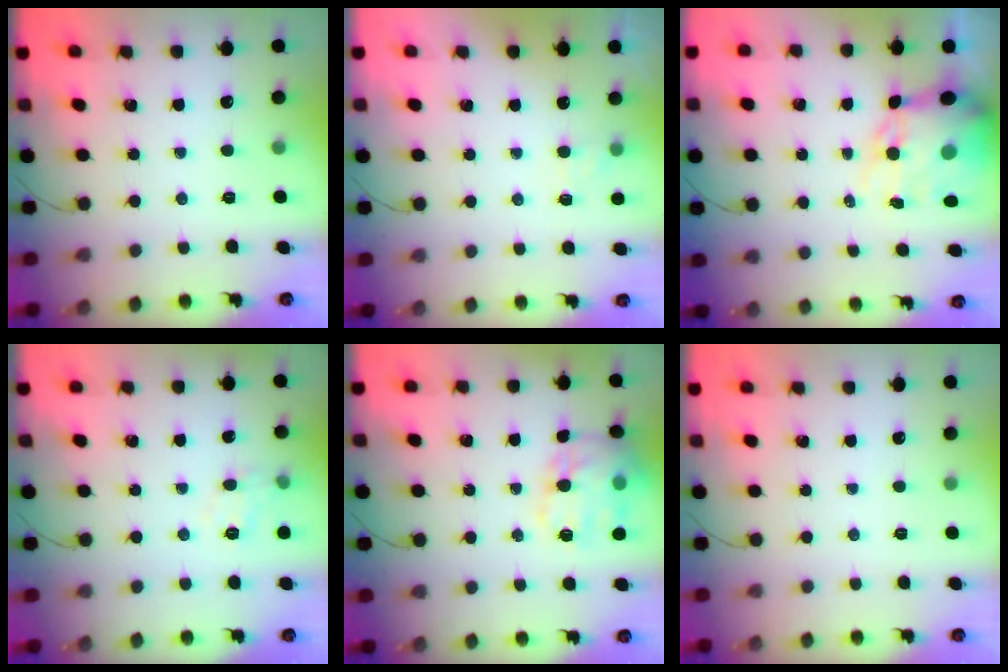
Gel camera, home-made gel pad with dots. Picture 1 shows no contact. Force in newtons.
{"total": 4.0, "press": 3.8, "slide": 1.2}
{"total": 13.4, "press": 12.9, "slide": 3.6}
{"total": 8.1, "press": 8.0, "slide": 1.1}
{"total": 17.0, "press": 16.9, "slide": 1.8}
{"total": 0.0}